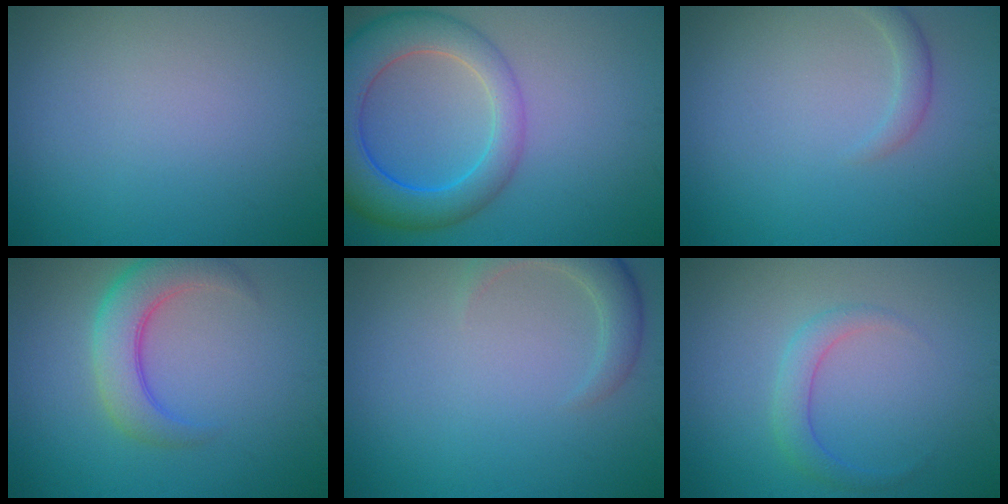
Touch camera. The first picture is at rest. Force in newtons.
{"total": 8.3, "press": 8.3, "slide": 0.5}
{"total": 1.3, "press": 1.3, "slide": 0.0}
{"total": 4.7, "press": 4.7, "slide": 0.2}
{"total": 2.9, "press": 2.8, "slide": 0.3}
{"total": 2.0, "press": 2.0, "slide": 0.1}